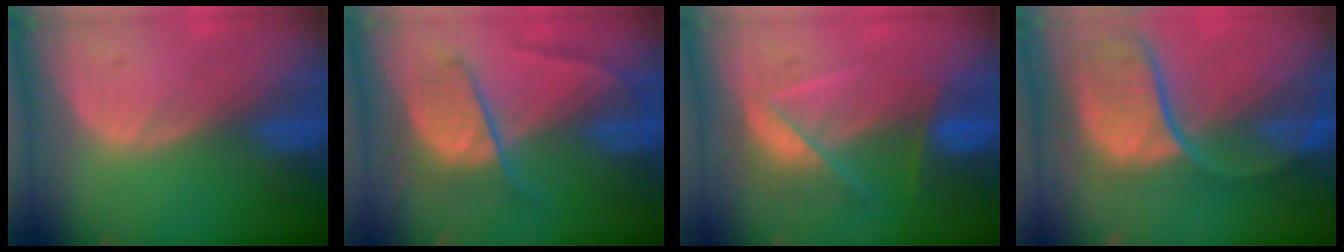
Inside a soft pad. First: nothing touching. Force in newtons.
{"total": 6.7, "press": 6.5, "slide": 1.4}
{"total": 7.3, "press": 6.5, "slide": 3.4}
{"total": 12.0, "press": 9.9, "slide": 6.7}